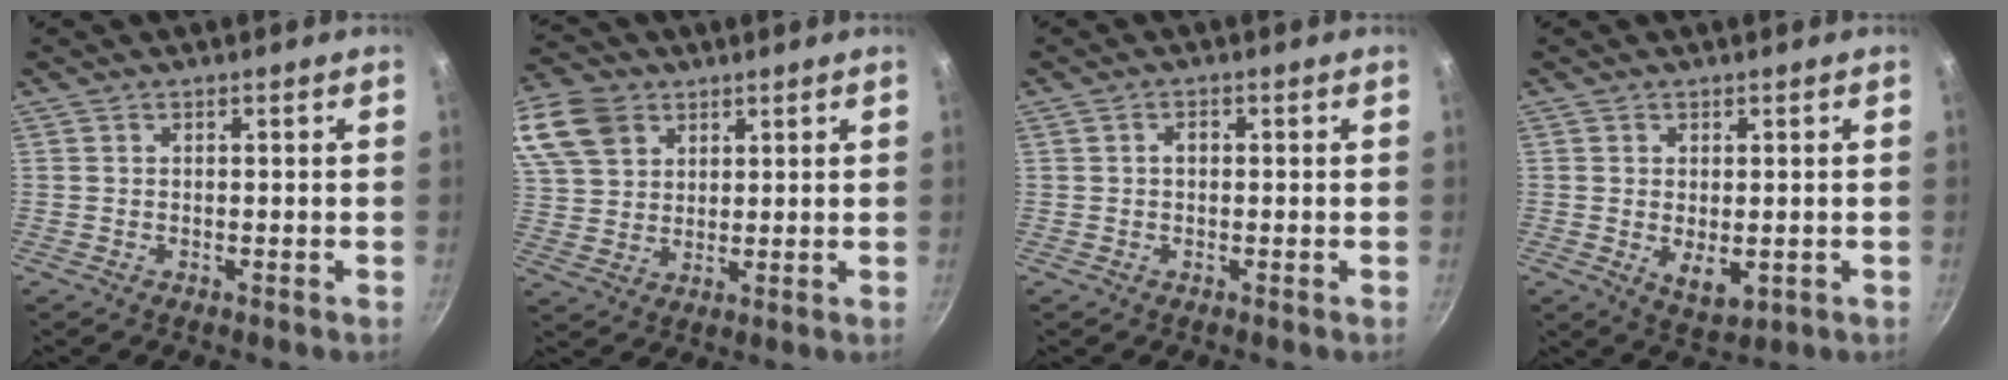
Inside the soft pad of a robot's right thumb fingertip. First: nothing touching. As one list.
[{"total": 16.2, "force": [8.0, 11.7, 7.8], "torque": [-0.167, 0.008, 0.157]}, {"total": 1.4, "force": [0.0, 0.9, 1.0], "torque": [-0.015, 0.006, -0.001]}, {"total": 5.2, "force": [-0.5, 2.9, 4.3], "torque": [-0.064, -0.014, 0.002]}]